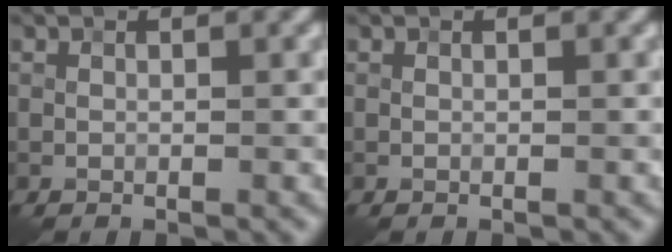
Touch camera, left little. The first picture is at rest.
{"total": 0.0}